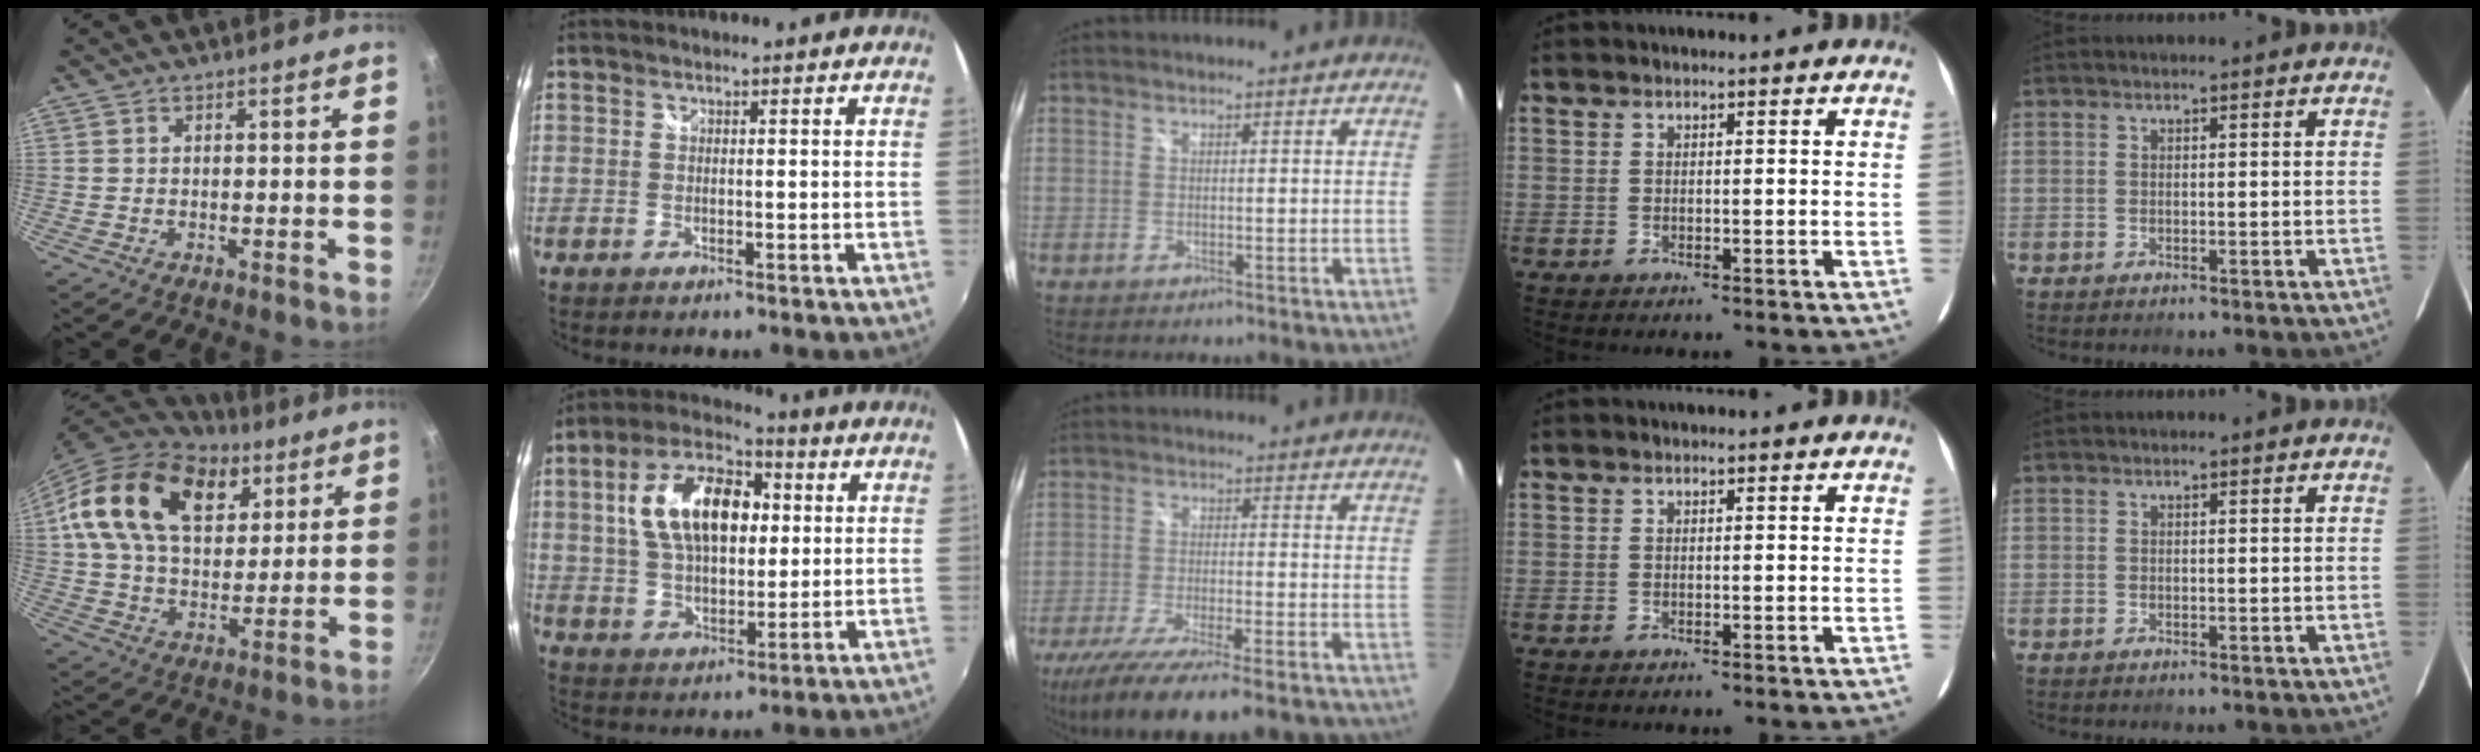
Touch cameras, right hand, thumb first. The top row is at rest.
{"thumb": {"total": 22.2, "force": [10.0, 13.9, 14.1], "torque": [-0.211, -0.017, 0.169]}, "index": {"total": 17.0, "force": [3.6, 9.5, 13.6], "torque": [-0.252, 0.030, 0.063]}, "middle": {"total": 18.8, "force": [-15.3, 2.9, 10.6], "torque": [-0.207, -0.052, -0.243]}}